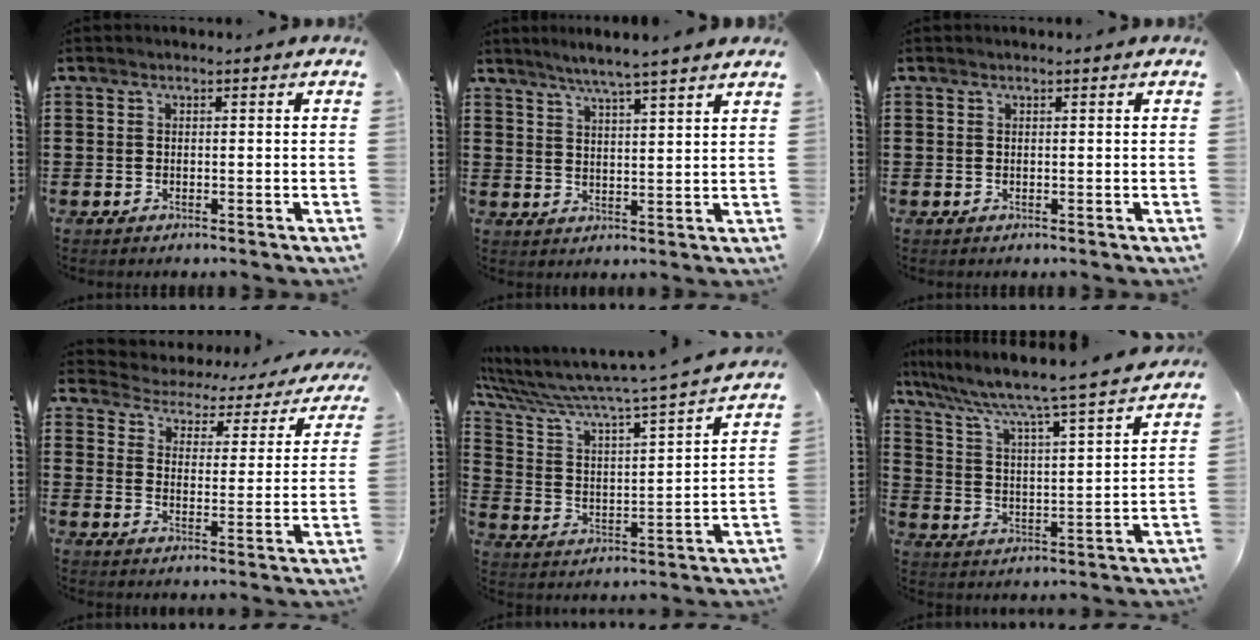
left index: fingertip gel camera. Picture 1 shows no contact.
{"total": 4.2, "force": [3.8, -0.8, 1.6], "torque": [-0.045, -0.016, 0.064]}
{"total": 0.0}
{"total": 2.4, "force": [2.3, 0.5, -0.2], "torque": [-0.019, -0.027, 0.029]}
{"total": 6.8, "force": [6.3, 0.0, 2.7], "torque": [-0.087, -0.059, 0.095]}
{"total": 5.1, "force": [4.4, -0.5, 2.5], "torque": [-0.072, -0.049, 0.060]}